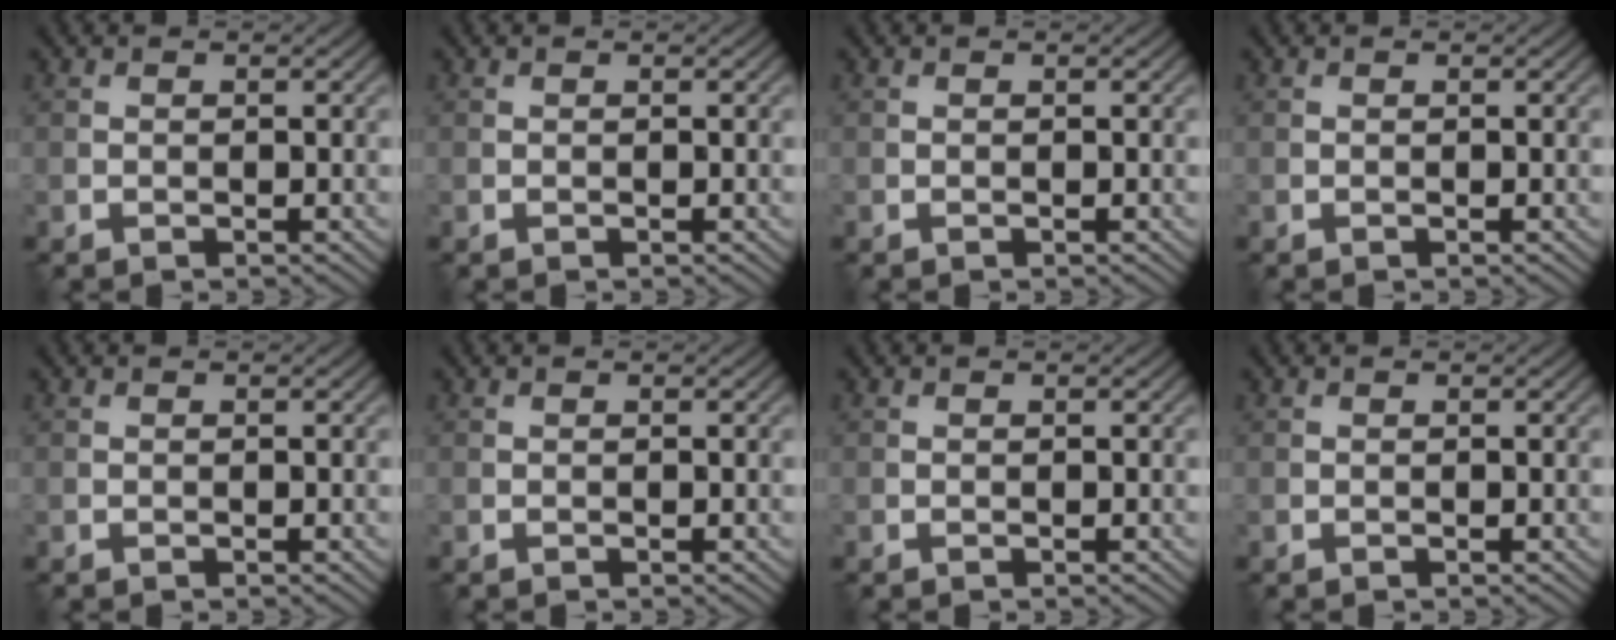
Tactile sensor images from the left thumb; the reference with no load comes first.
{"total": 0.0}
{"total": 0.0}
{"total": 0.0}
{"total": 0.0}
{"total": 0.0}
{"total": 0.0}
{"total": 0.0}